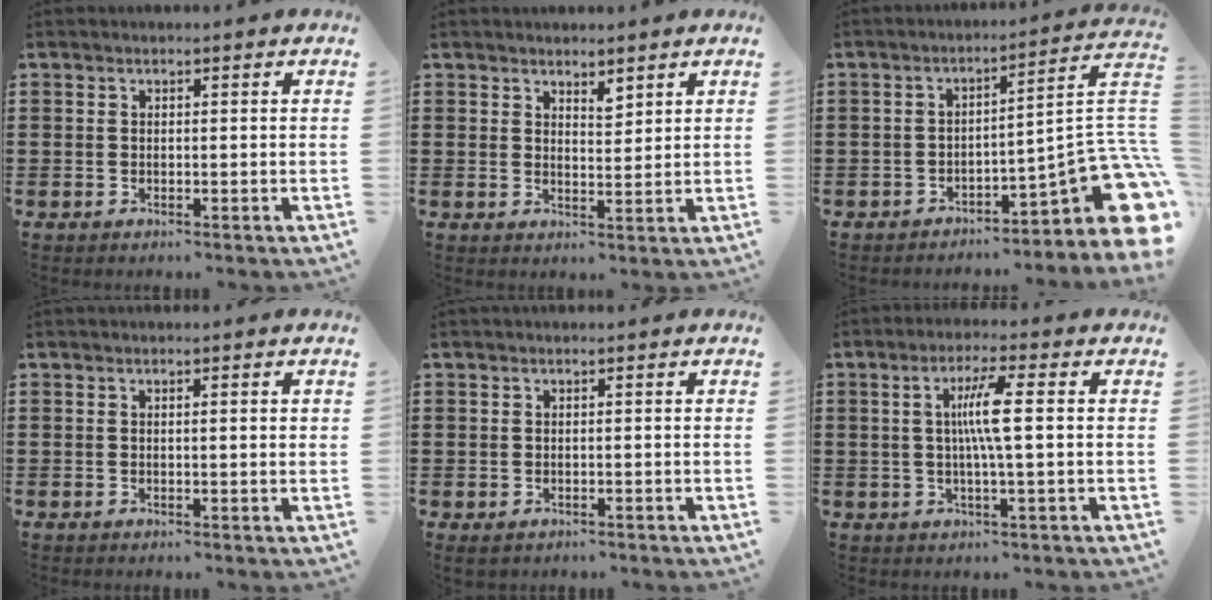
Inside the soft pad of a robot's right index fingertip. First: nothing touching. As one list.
[{"total": 2.3, "force": [2.1, 0.7, 0.3], "torque": [-0.003, 0.002, 0.039]}, {"total": 8.5, "force": [-4.1, 2.2, 7.1], "torque": [-0.090, -0.014, -0.080]}, {"total": 0.8, "force": [0.1, 0.0, 0.8], "torque": [-0.014, 0.000, 0.001]}, {"total": 0.8, "force": [-0.5, 0.6, 0.0], "torque": [-0.003, 0.004, -0.012]}, {"total": 6.1, "force": [0.5, 0.1, 6.1], "torque": [-0.120, -0.005, -0.001]}]